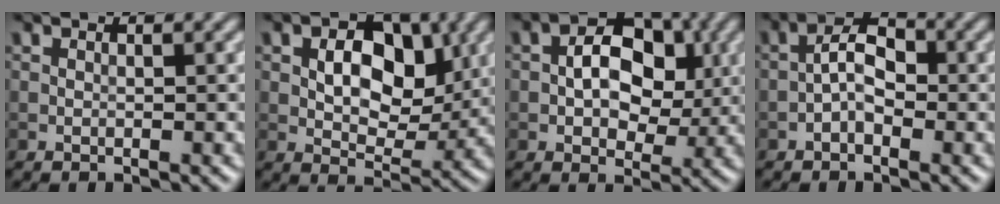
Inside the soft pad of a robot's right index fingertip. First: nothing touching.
{"total": 6.5, "force": [1.2, 4.2, 4.8], "torque": [-0.066, -0.002, 0.015]}
{"total": 7.5, "force": [0.6, 4.9, 5.7], "torque": [-0.073, 0.007, 0.003]}
{"total": 3.1, "force": [-1.0, 1.5, 2.5], "torque": [-0.037, 0.013, -0.027]}